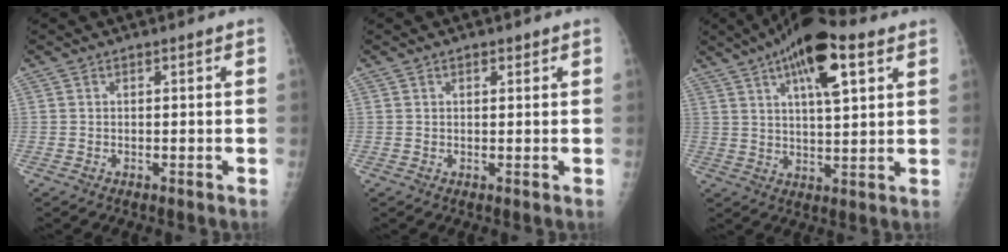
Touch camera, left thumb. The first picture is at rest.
{"total": 1.2, "force": [0.7, 0.7, 0.7], "torque": [-0.006, -0.002, 0.008]}
{"total": 13.6, "force": [6.8, 4.5, 10.9], "torque": [-0.161, -0.009, 0.108]}